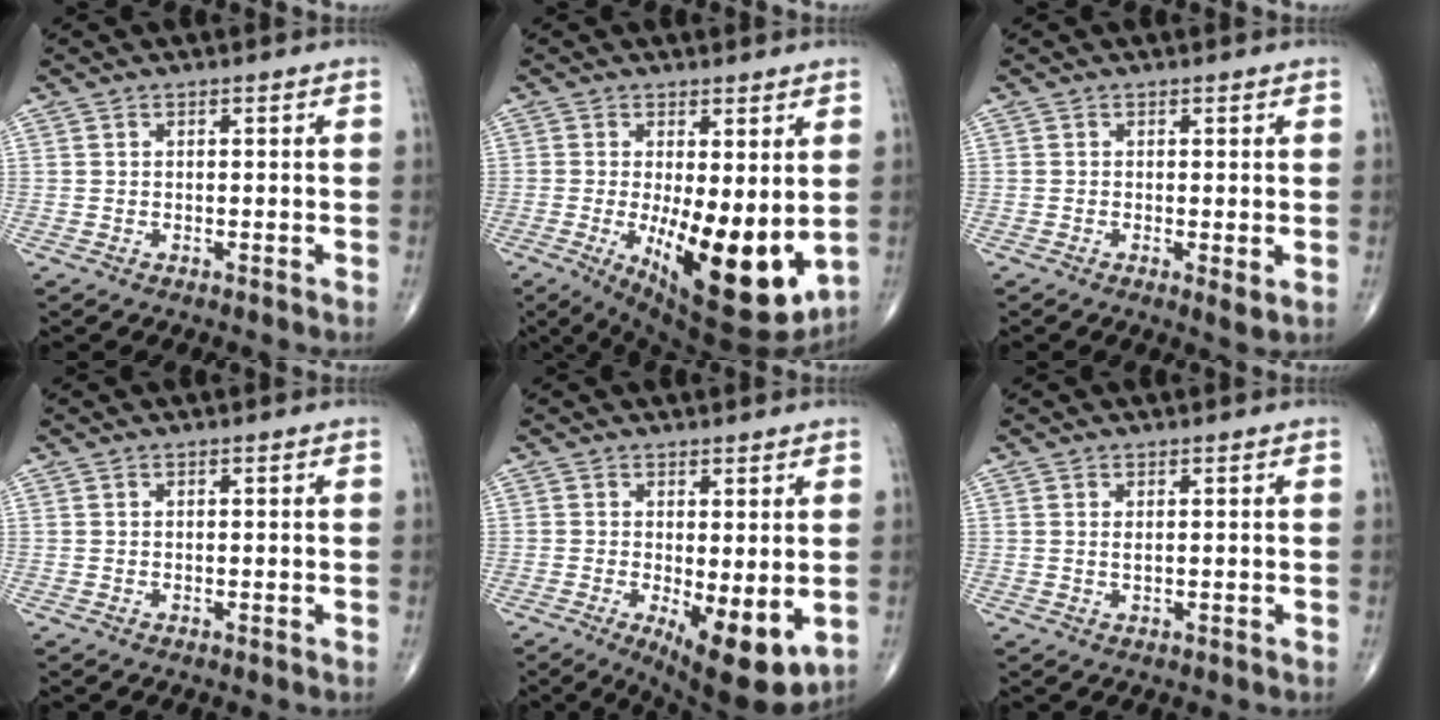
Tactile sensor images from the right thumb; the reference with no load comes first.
{"total": 16.9, "force": [-2.0, 6.4, 15.5], "torque": [-0.232, -0.039, -0.008]}
{"total": 2.1, "force": [-0.2, 0.6, 2.0], "torque": [-0.037, -0.010, -0.007]}
{"total": 0.0}
{"total": 10.6, "force": [-2.1, 3.8, 9.6], "torque": [-0.136, -0.026, -0.021]}
{"total": 0.9, "force": [0.3, 0.3, 0.8], "torque": [-0.017, -0.001, 0.007]}